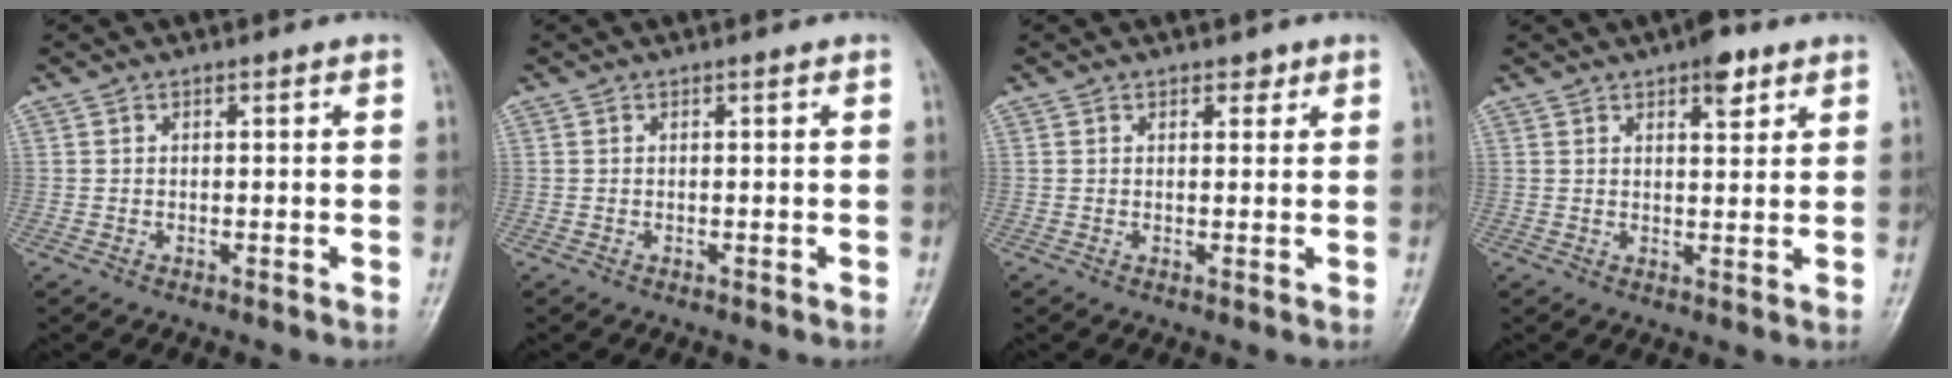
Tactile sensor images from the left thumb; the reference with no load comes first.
{"total": 0.0}
{"total": 1.8, "force": [1.1, 1.1, 0.8], "torque": [0.004, -0.005, 0.012]}
{"total": 5.1, "force": [3.1, 2.2, 3.4], "torque": [-0.032, -0.013, 0.039]}